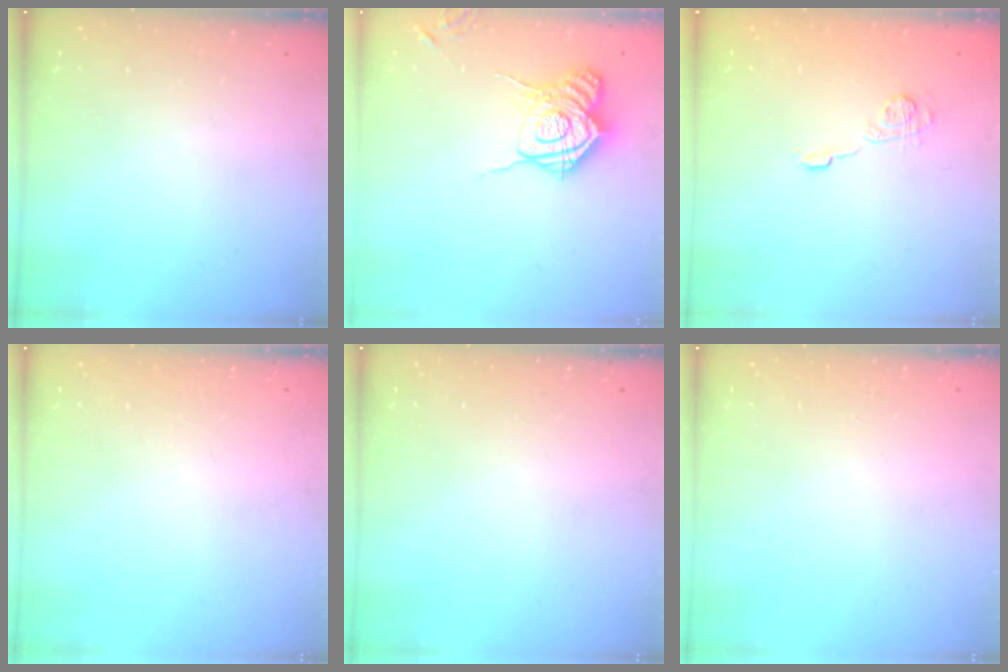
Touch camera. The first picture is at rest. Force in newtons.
{"total": 16.7, "press": 16.7, "slide": 0.6}
{"total": 9.5, "press": 9.5, "slide": 0.8}
{"total": 0.0}
{"total": 0.0}
{"total": 0.0}